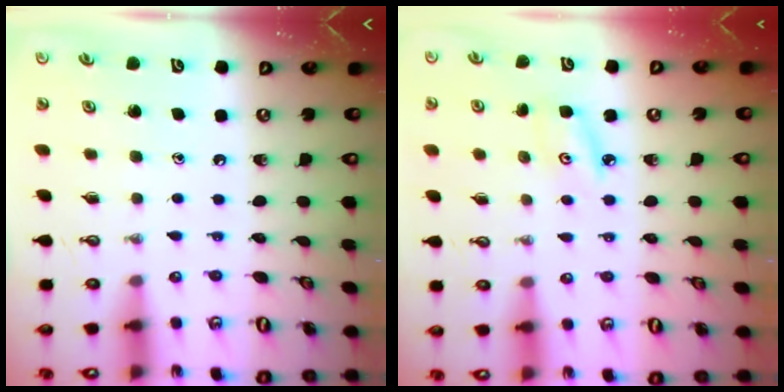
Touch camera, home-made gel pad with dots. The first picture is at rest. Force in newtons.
{"total": 5.3, "press": 5.3, "slide": 0.5}